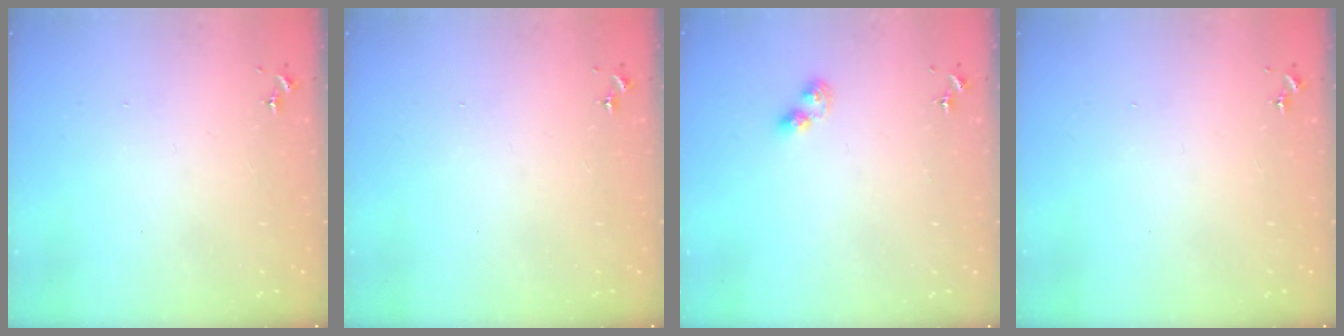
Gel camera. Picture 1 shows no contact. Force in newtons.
{"total": 0.0}
{"total": 3.9, "press": 3.8, "slide": 0.5}
{"total": 0.0}